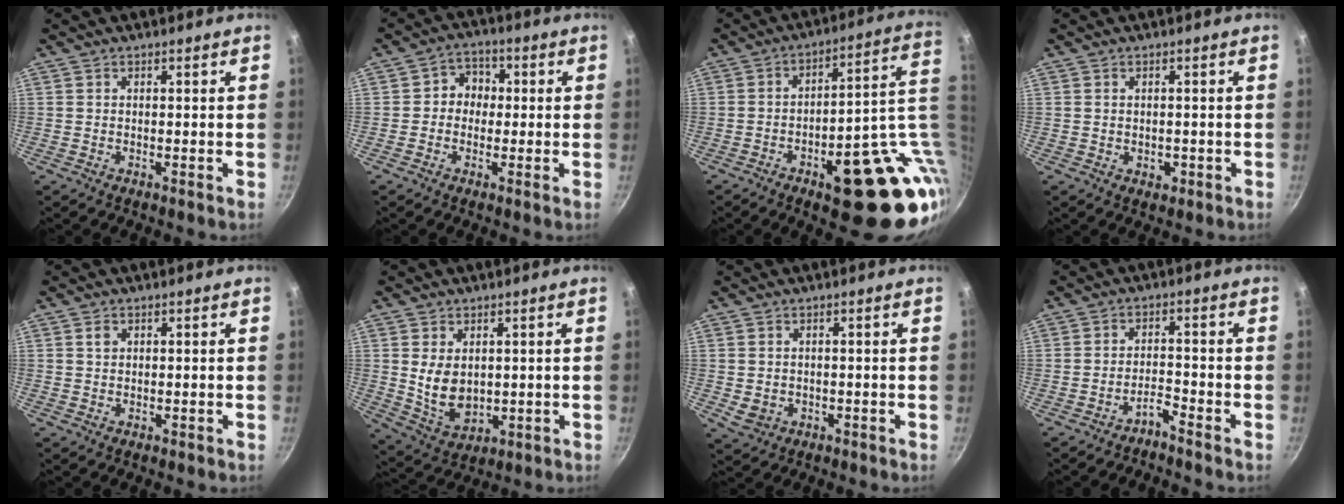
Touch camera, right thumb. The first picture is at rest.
{"total": 5.3, "force": [0.0, 4.7, 2.3], "torque": [0.000, 0.013, -0.014]}
{"total": 24.4, "force": [-3.4, 10.5, 21.8], "torque": [-0.217, 0.013, -0.024]}
{"total": 1.8, "force": [-0.4, 1.3, 1.2], "torque": [-0.014, 0.000, -0.002]}
{"total": 1.6, "force": [0.6, 1.2, 0.8], "torque": [-0.007, -0.001, 0.010]}
{"total": 8.5, "force": [1.2, 5.7, 6.1], "torque": [-0.097, -0.020, 0.043]}
{"total": 3.0, "force": [-0.2, 2.6, 1.4], "torque": [-0.021, 0.003, 0.006]}
{"total": 2.6, "force": [-2.4, 0.3, 0.9], "torque": [-0.016, 0.026, -0.044]}